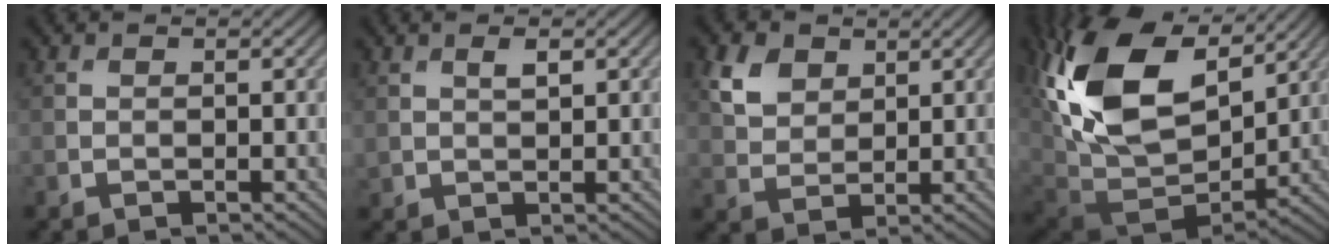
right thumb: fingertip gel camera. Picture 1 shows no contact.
{"total": 1.8, "force": [0.9, 0.8, 1.4], "torque": [-0.028, 0.000, 0.021]}
{"total": 4.7, "force": [2.6, 3.2, 2.4], "torque": [-0.060, 0.000, 0.053]}
{"total": 20.1, "force": [7.5, 12.2, 14.1], "torque": [-0.320, 0.023, 0.147]}